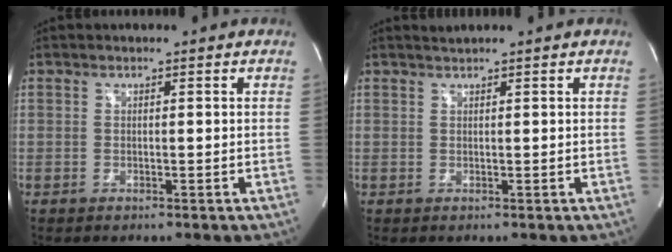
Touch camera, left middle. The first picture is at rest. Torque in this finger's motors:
{"motor_torque": [-0.06, -0.17, -0.05, -0.01]}